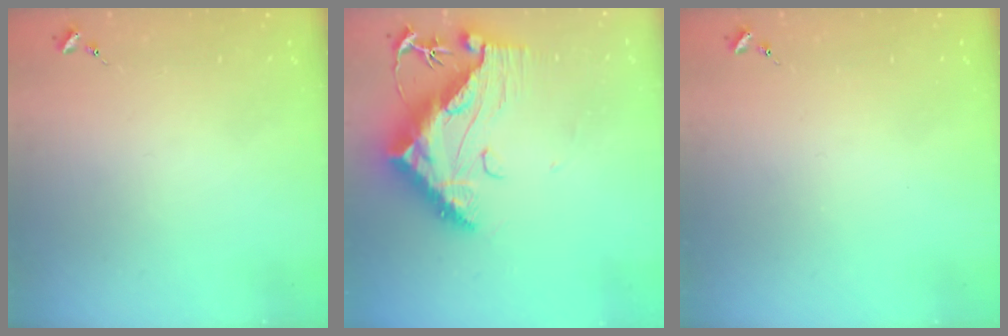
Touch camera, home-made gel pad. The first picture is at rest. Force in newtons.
{"total": 16.5, "press": 16.4, "slide": 1.3}
{"total": 0.0}